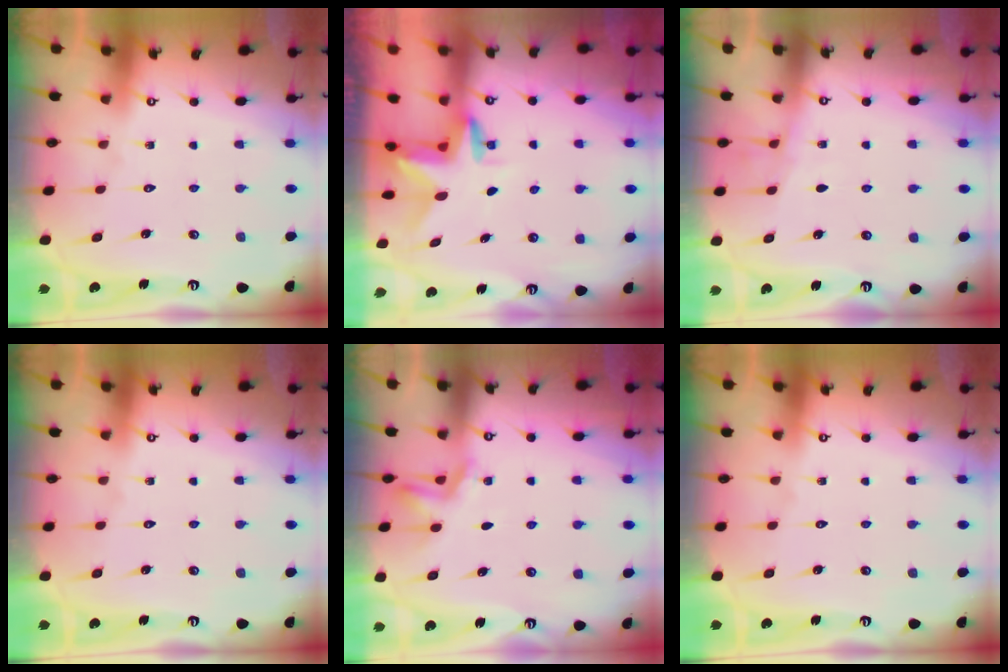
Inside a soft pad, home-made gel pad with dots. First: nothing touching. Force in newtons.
{"total": 2.9, "press": 2.9, "slide": 0.2}
{"total": 3.5, "press": 3.5, "slide": 0.5}
{"total": 0.0}
{"total": 2.3, "press": 2.0, "slide": 1.0}
{"total": 0.0}